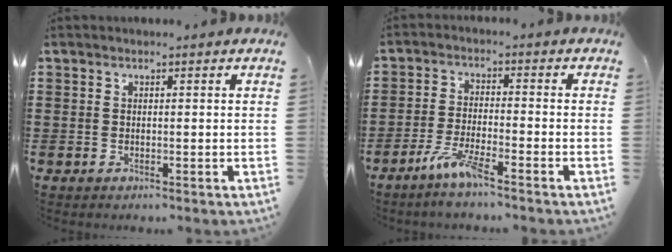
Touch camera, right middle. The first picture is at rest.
{"total": 5.4, "force": [-3.9, 0.3, 3.7], "torque": [-0.086, -0.010, -0.073]}